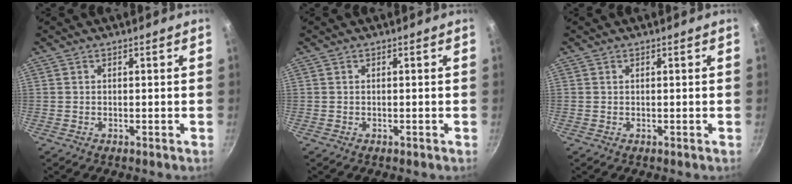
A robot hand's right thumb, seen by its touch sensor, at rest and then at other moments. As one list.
[{"total": 0.0}, {"total": 0.0}]